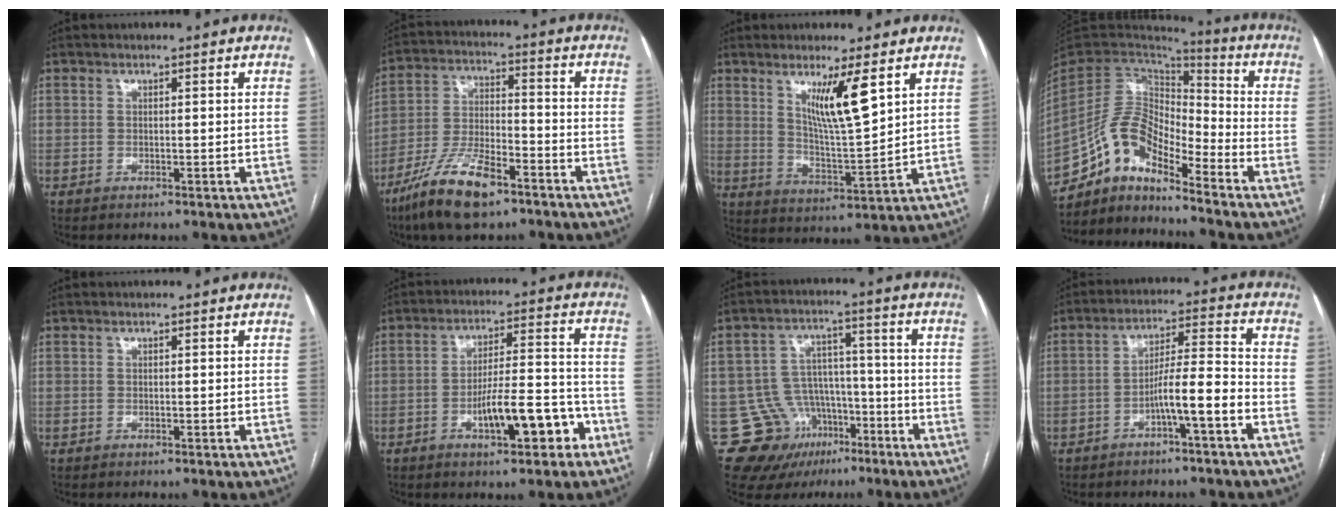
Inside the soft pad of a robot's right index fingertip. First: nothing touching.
{"total": 12.7, "force": [-8.4, 3.5, 8.8], "torque": [-0.180, -0.013, -0.155]}
{"total": 8.8, "force": [4.5, 0.3, 7.5], "torque": [-0.134, -0.019, 0.085]}
{"total": 11.2, "force": [-9.4, 3.3, 5.2], "torque": [-0.099, 0.041, -0.178]}
{"total": 0.0}
{"total": 9.9, "force": [-4.7, 2.4, 8.4], "torque": [-0.136, 0.020, -0.067]}
{"total": 12.2, "force": [-6.7, 9.9, 2.4], "torque": [-0.037, 0.067, -0.092]}
{"total": 7.4, "force": [-3.6, -0.2, 6.5], "torque": [-0.108, 0.022, -0.058]}